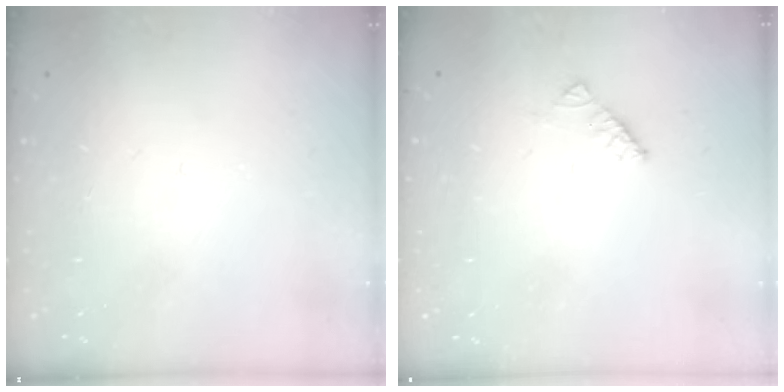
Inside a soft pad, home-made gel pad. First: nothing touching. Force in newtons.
{"total": 2.9, "press": 2.9, "slide": 0.5}